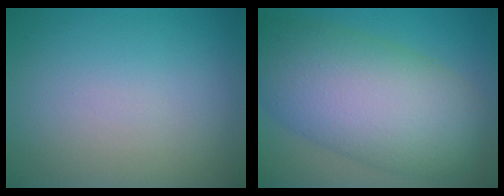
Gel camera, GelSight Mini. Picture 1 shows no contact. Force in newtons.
{"total": 11.8, "press": 11.8, "slide": 0.3}